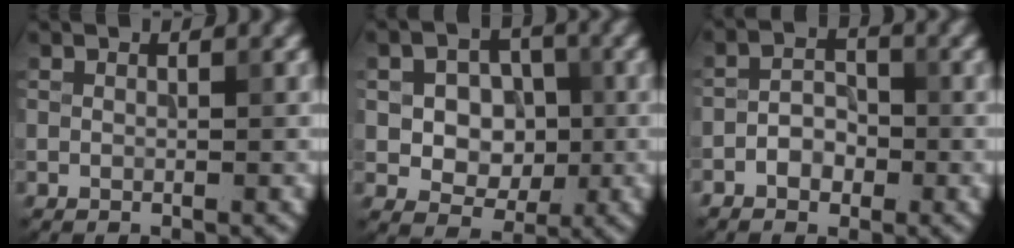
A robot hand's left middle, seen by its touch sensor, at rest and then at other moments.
{"total": 6.1, "force": [0.1, 5.0, 3.6], "torque": [-0.045, 0.014, -0.011]}
{"total": 2.5, "force": [-1.2, 1.7, 1.4], "torque": [-0.022, 0.007, -0.024]}